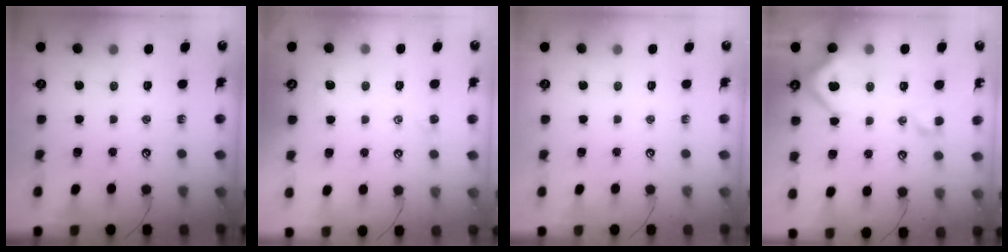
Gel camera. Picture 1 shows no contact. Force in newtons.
{"total": 0.0}
{"total": 0.0}
{"total": 11.2, "press": 11.1, "slide": 1.5}